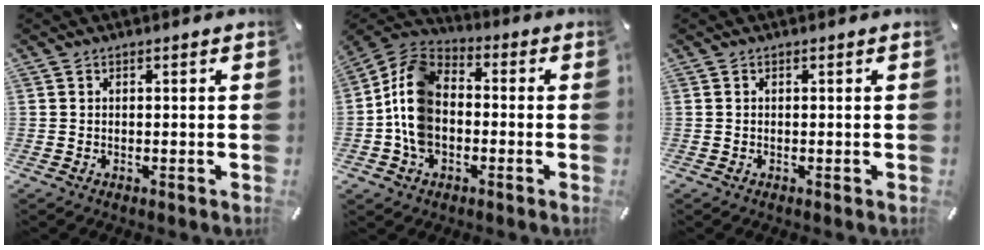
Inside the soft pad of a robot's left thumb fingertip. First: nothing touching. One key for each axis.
{"total": 11.6, "fx": -2.7, "fy": 8.7, "fz": 7.2, "tx": -0.171, "ty": 0.020, "tz": -0.051}
{"total": 0.0}